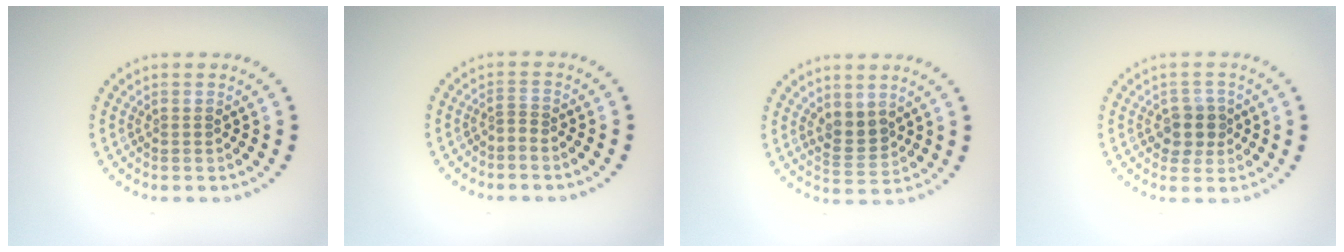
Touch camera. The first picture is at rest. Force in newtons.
{"total": 0.6, "press": 0.1, "slide": 0.6}
{"total": 2.5, "press": 2.2, "slide": 1.1}
{"total": 2.4, "press": 2.2, "slide": 1.0}